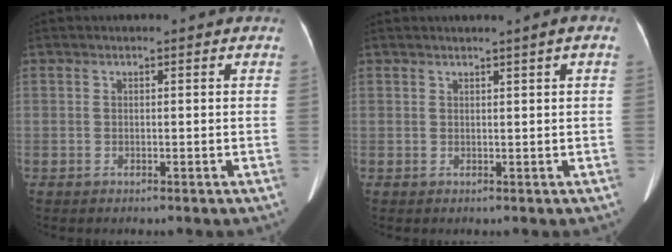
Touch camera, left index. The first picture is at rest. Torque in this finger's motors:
{"motor_torque": [0.03, -0.06, -0.13, -0.13]}